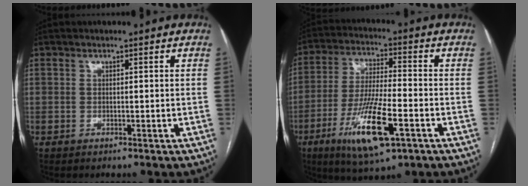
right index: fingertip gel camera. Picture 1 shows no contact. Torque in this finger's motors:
{"motor_torque": [1.70, -0.42, 0.55, 0.21]}